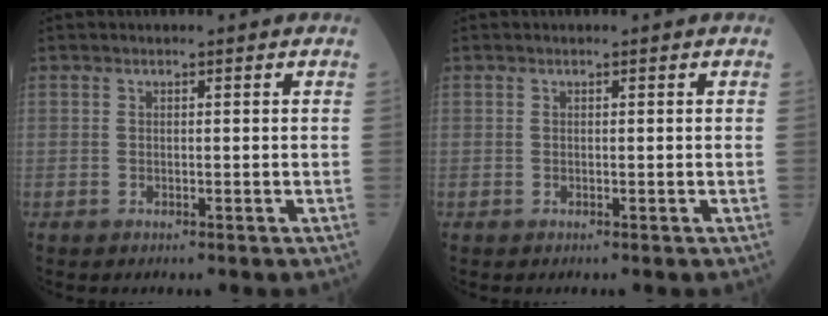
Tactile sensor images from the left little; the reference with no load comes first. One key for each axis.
{"total": 0.0}